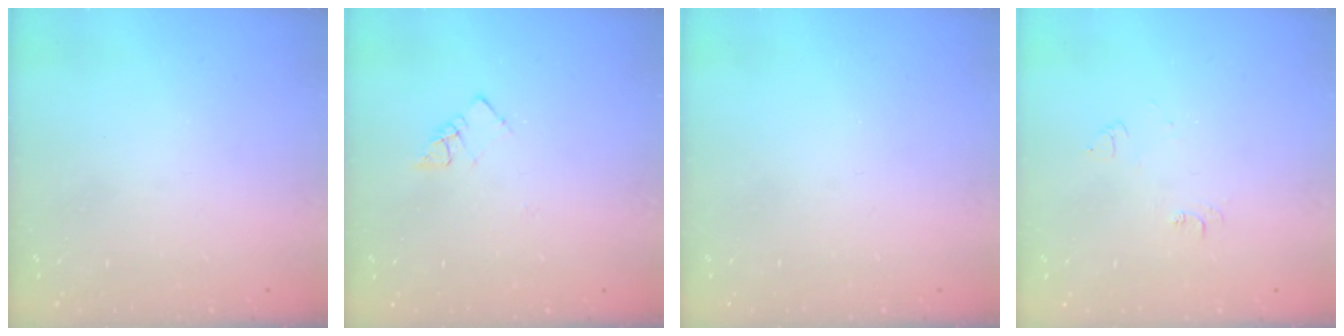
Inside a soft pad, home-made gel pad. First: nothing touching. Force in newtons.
{"total": 3.6, "press": 3.5, "slide": 0.4}
{"total": 0.0}
{"total": 5.1, "press": 5.0, "slide": 0.6}